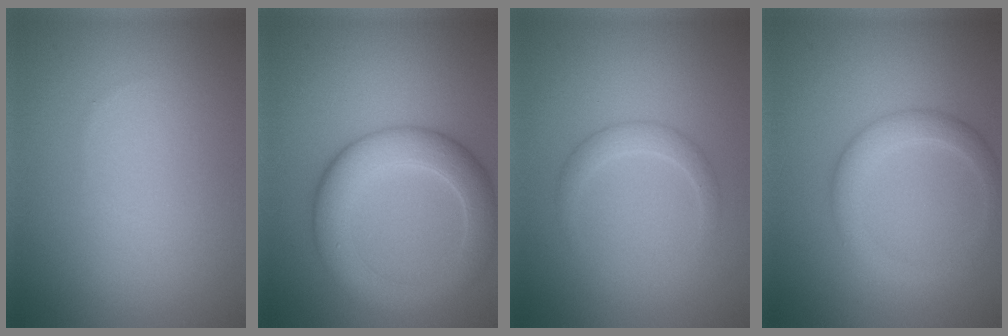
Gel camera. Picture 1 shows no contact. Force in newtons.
{"total": 6.1, "press": 6.1, "slide": 0.2}
{"total": 1.6, "press": 1.6, "slide": 0.1}
{"total": 2.8, "press": 2.8, "slide": 0.1}